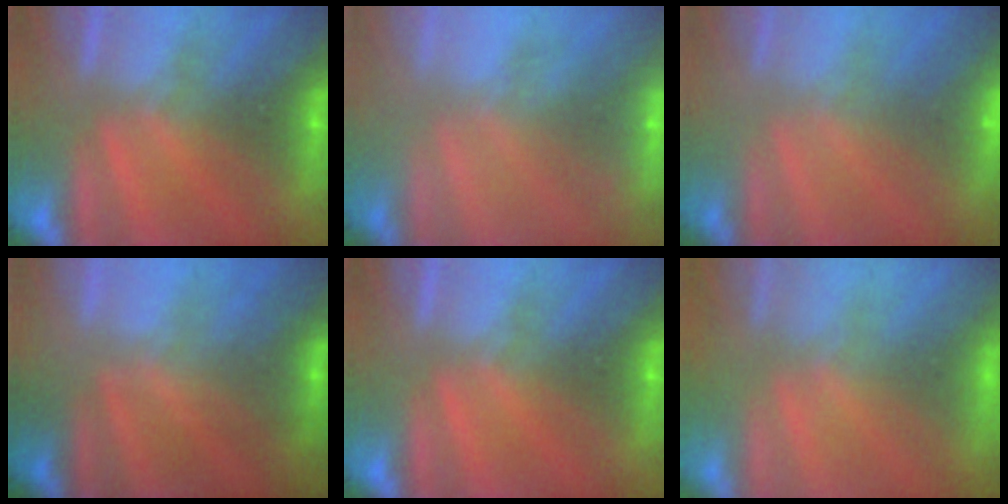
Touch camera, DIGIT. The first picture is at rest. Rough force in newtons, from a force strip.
{"total": 2.4}
{"total": 2.9}
{"total": 2.0}
{"total": 0.0}
{"total": 6.6}